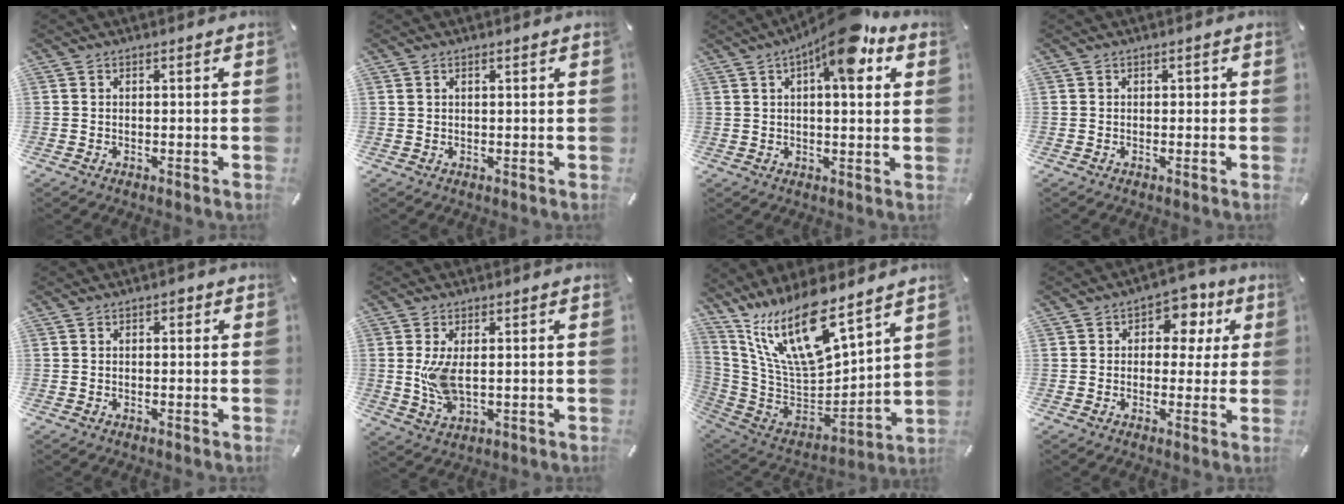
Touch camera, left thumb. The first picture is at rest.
{"total": 0.6, "force": [0.3, 0.3, 0.5], "torque": [-0.010, 0.001, 0.005]}
{"total": 13.6, "force": [6.9, 4.5, 10.8], "torque": [-0.151, -0.031, 0.110]}
{"total": 0.5, "force": [-0.1, 0.5, 0.1], "torque": [-0.002, 0.005, -0.004]}
{"total": 0.9, "force": [0.3, 0.7, 0.6], "torque": [-0.006, 0.004, 0.002]}
{"total": 6.8, "force": [0.8, 3.2, 6.0], "torque": [-0.134, -0.008, 0.008]}
{"total": 20.1, "force": [14.0, 7.3, 12.5], "torque": [-0.263, -0.100, 0.246]}
{"total": 8.1, "force": [2.7, 6.1, 4.7], "torque": [-0.050, -0.009, 0.040]}